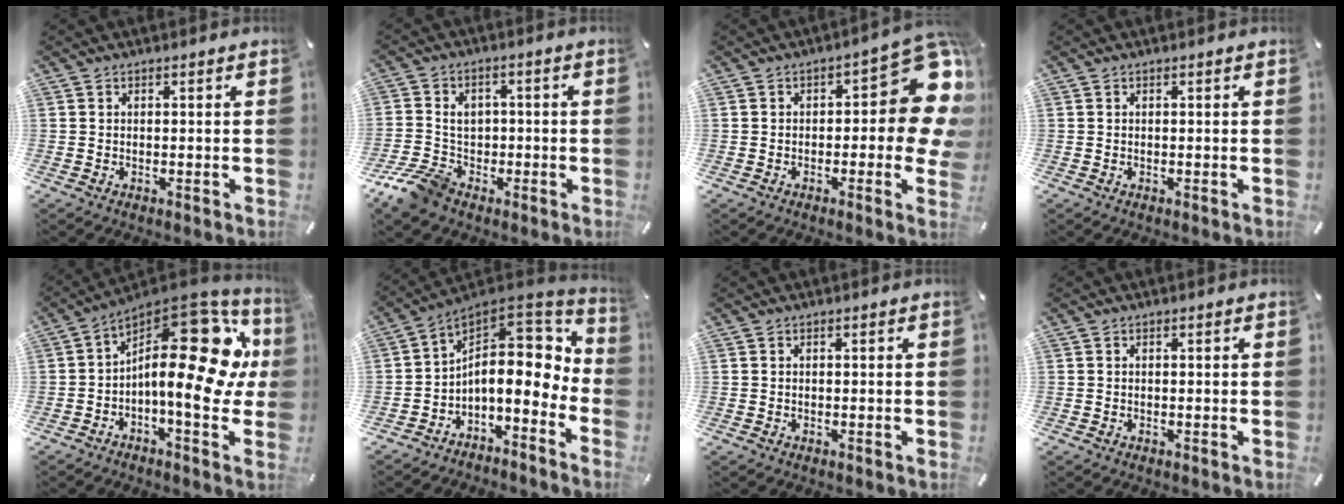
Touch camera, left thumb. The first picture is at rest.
{"total": 9.6, "force": [-3.7, 7.8, 4.3], "torque": [-0.097, 0.028, -0.065]}
{"total": 15.9, "force": [2.9, 6.8, 14.1], "torque": [-0.163, -0.024, 0.049]}
{"total": 0.0}
{"total": 23.0, "force": [2.2, 11.0, 20.1], "torque": [-0.305, -0.031, 0.045]}
{"total": 13.0, "force": [1.5, 8.3, 9.9], "torque": [-0.137, -0.034, 0.026]}
{"total": 0.0}
{"total": 0.0}